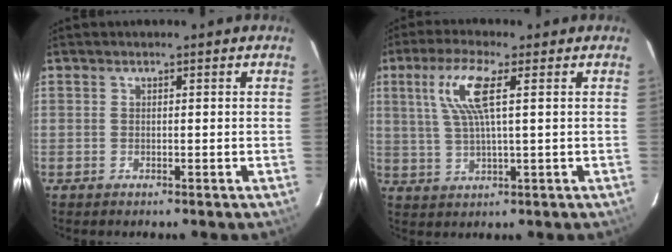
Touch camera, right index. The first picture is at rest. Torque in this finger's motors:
{"motor_torque": [0.67, 0.21, 0.40, 0.15]}